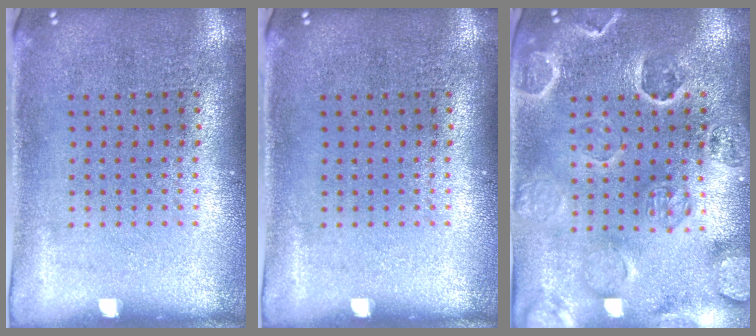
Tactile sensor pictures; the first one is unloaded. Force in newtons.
{"total": 0.0}
{"total": 2.8, "press": 2.7, "slide": 0.5}